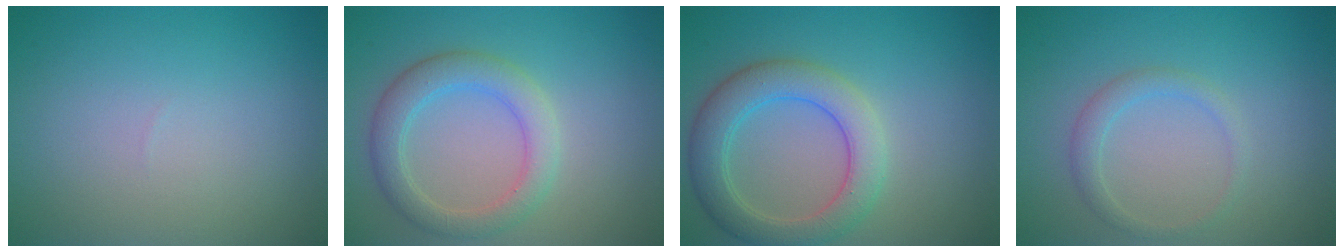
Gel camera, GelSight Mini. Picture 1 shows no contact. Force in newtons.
{"total": 3.8, "press": 3.8, "slide": 0.3}
{"total": 5.1, "press": 5.1, "slide": 0.0}
{"total": 1.7, "press": 1.7, "slide": 0.1}